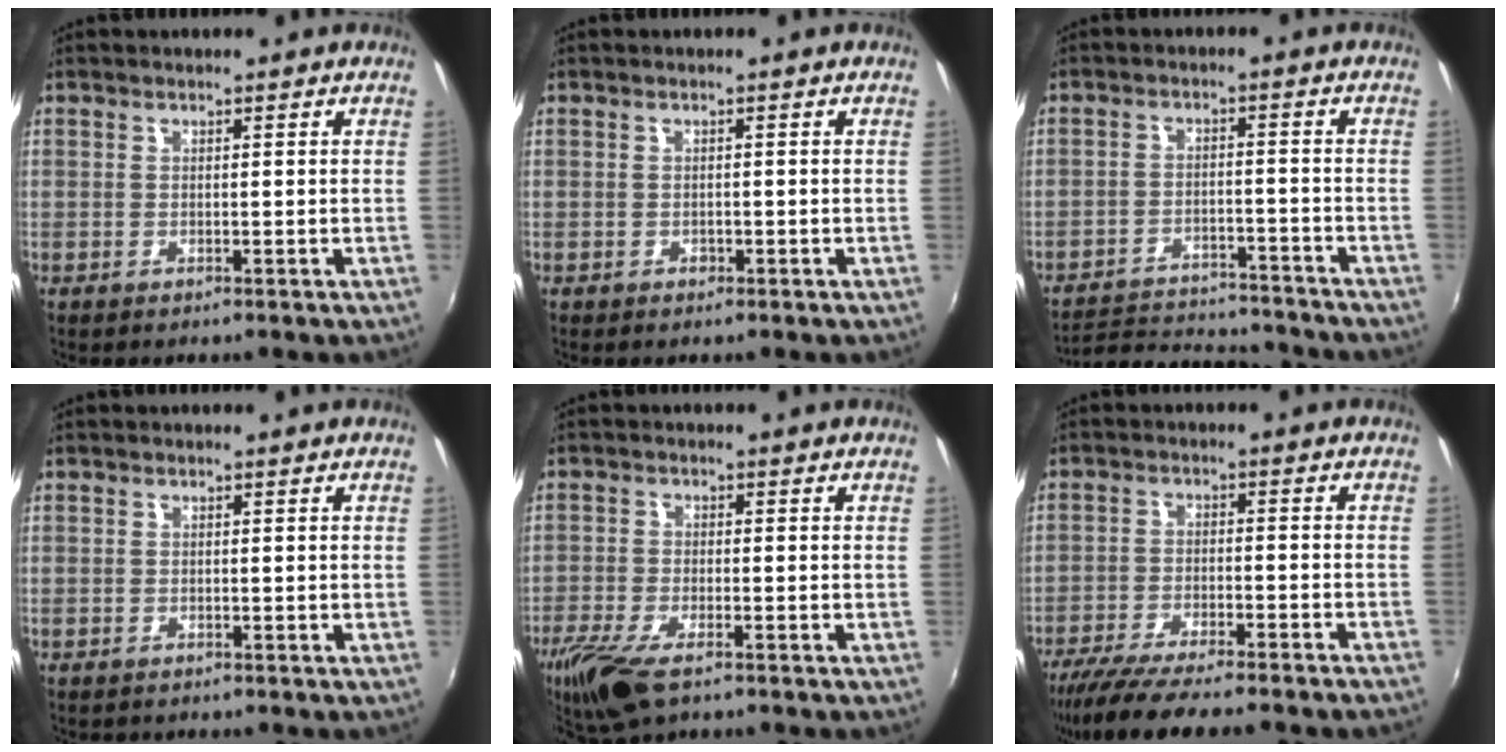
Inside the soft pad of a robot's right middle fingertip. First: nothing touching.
{"total": 0.8, "force": [-0.5, 0.7, 0.2], "torque": [-0.002, -0.002, -0.007]}
{"total": 15.7, "force": [-14.5, 3.5, 5.0], "torque": [-0.115, 0.000, -0.205]}
{"total": 0.5, "force": [-0.3, 0.4, -0.1], "torque": [0.002, -0.001, -0.006]}
{"total": 10.0, "force": [-6.6, 3.3, 6.8], "torque": [-0.164, -0.036, -0.126]}
{"total": 14.7, "force": [-12.7, 1.2, 7.3], "torque": [-0.145, -0.039, -0.195]}